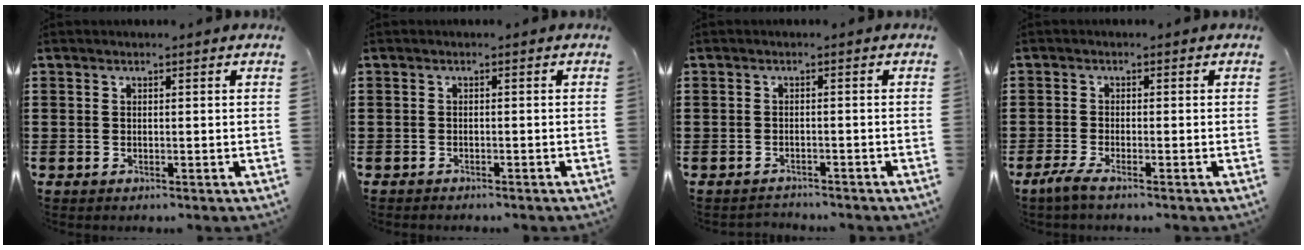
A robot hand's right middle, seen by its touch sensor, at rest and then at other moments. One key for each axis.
{"total": 0.8, "fx": -0.8, "fy": 0.2, "fz": -0.1, "tx": 0.000, "ty": 0.003, "tz": -0.018}
{"total": 1.4, "fx": -1.4, "fy": 0.2, "fz": -0.1, "tx": -0.003, "ty": 0.003, "tz": -0.031}
{"total": 2.2, "fx": -1.5, "fy": 0.2, "fz": 1.5, "tx": -0.033, "ty": 0.000, "tz": -0.031}